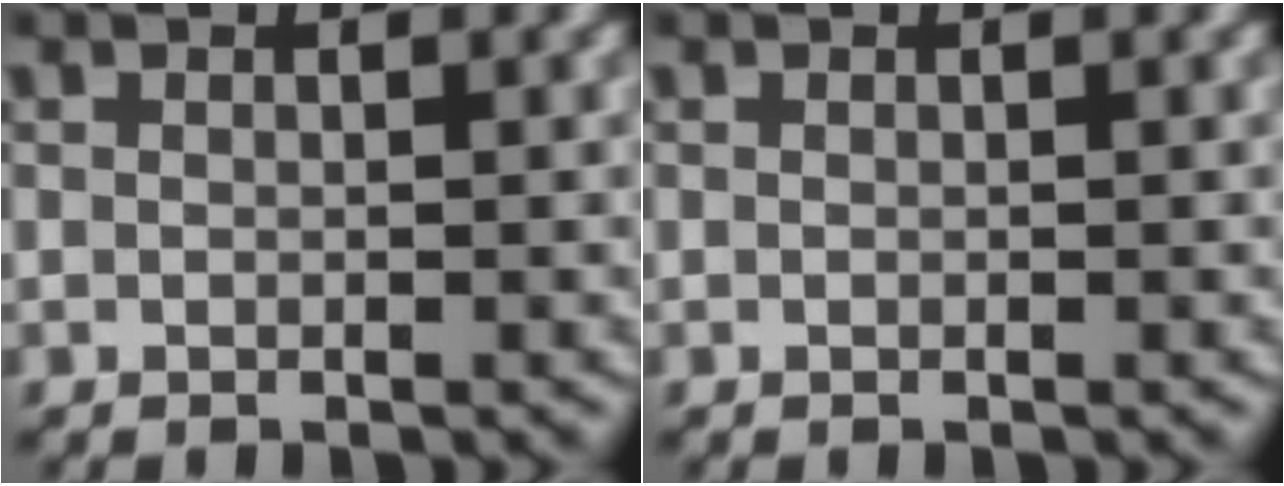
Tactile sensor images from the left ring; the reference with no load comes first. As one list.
[{"total": 0.0}]